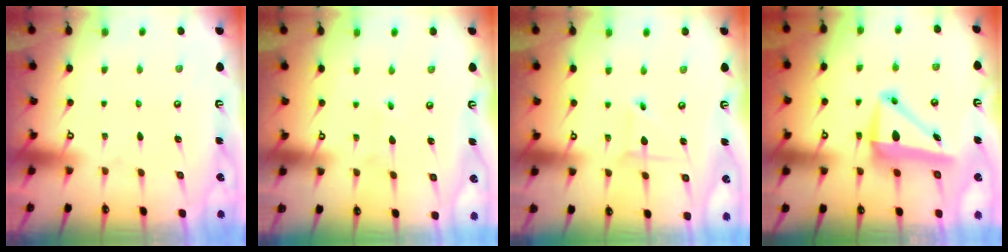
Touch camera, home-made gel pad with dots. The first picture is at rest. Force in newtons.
{"total": 2.3, "press": 2.3, "slide": 0.2}
{"total": 2.2, "press": 2.2, "slide": 0.0}
{"total": 8.7, "press": 8.6, "slide": 1.6}